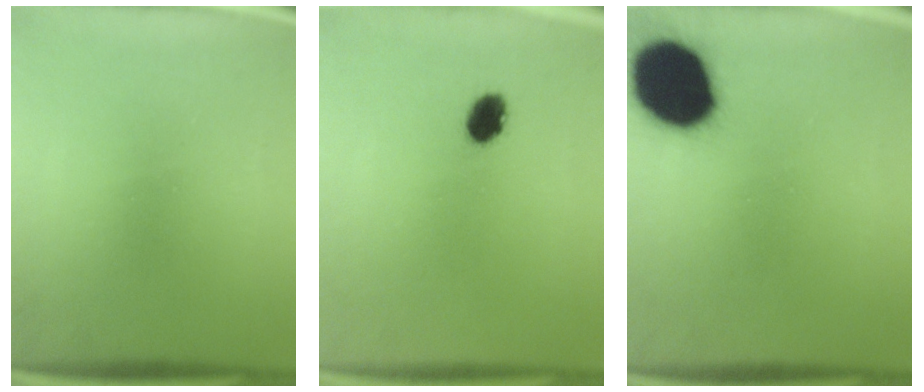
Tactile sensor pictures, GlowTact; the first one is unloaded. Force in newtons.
{"total": 4.0}
{"total": 17.7}